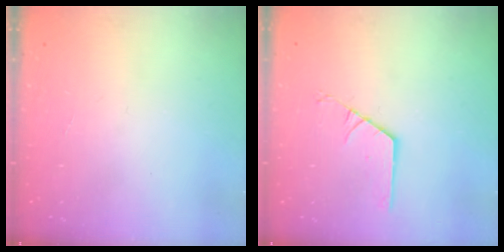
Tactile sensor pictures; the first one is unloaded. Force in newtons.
{"total": 1.8, "press": 1.7, "slide": 0.3}